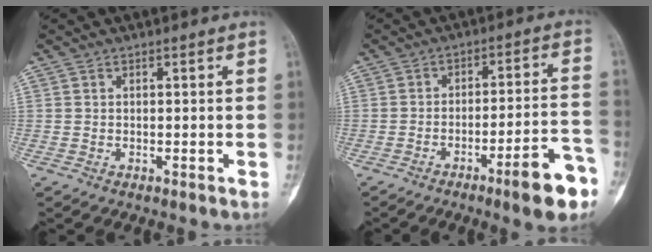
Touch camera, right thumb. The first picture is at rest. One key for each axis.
{"total": 11.2, "fx": -6.5, "fy": 1.9, "fz": 8.9, "tx": -0.115, "ty": 0.046, "tz": -0.092}